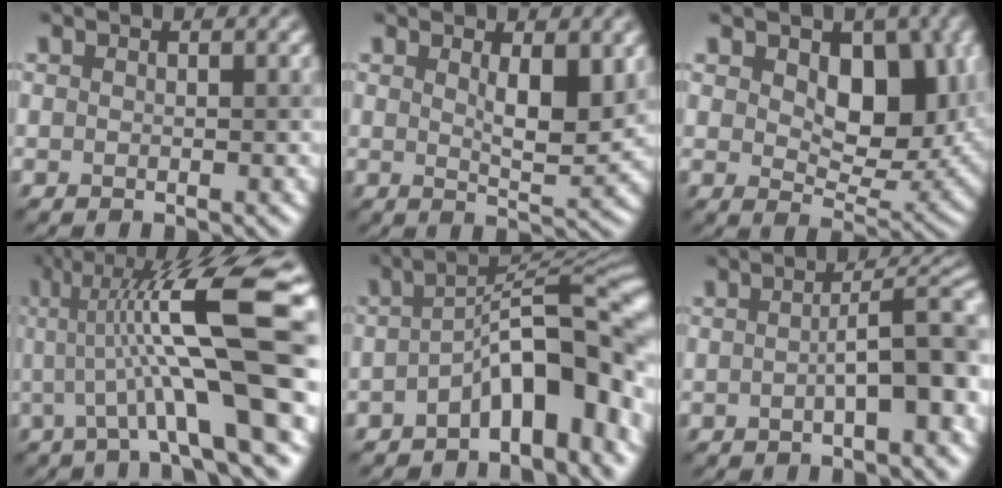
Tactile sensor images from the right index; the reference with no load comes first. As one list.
[{"total": 3.3, "force": [1.3, 0.8, 2.9], "torque": [-0.048, -0.003, 0.027]}, {"total": 7.6, "force": [1.8, 4.7, 5.6], "torque": [-0.080, -0.009, 0.033]}, {"total": 11.9, "force": [1.2, 2.2, 11.6], "torque": [-0.177, 0.026, 0.022]}, {"total": 9.2, "force": [-3.2, 3.2, 8.0], "torque": [-0.098, 0.021, -0.061]}, {"total": 5.4, "force": [-0.7, 1.4, 5.2], "torque": [-0.068, 0.018, -0.009]}]